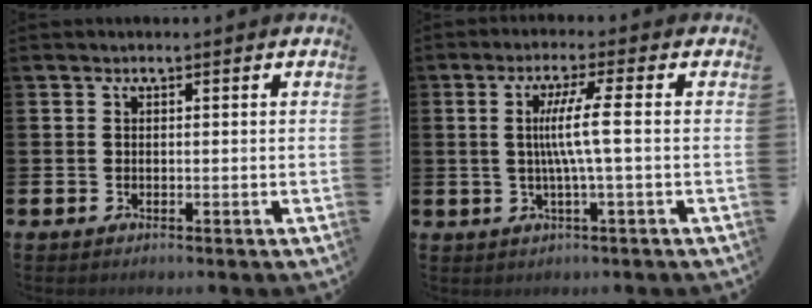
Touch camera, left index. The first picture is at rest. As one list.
[{"total": 5.8, "force": [0.4, -0.4, 5.8], "torque": [-0.112, -0.002, 0.001]}]